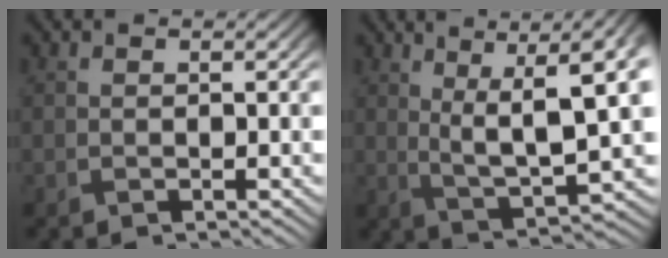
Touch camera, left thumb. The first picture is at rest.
{"total": 11.5, "force": [3.8, 2.8, 10.5], "torque": [-0.193, 0.013, 0.074]}